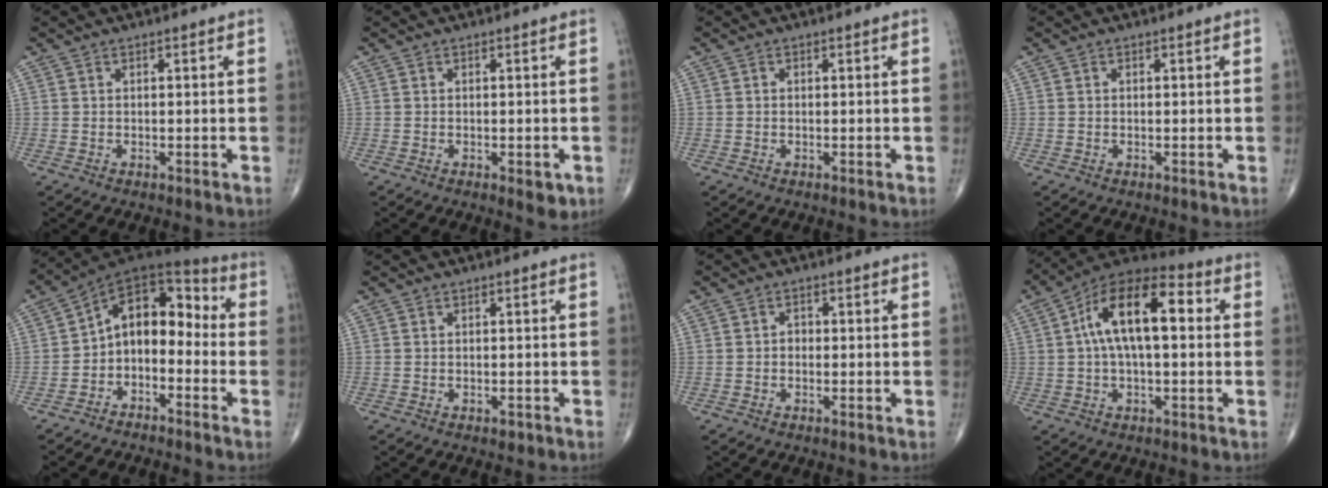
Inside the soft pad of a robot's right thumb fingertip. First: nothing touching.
{"total": 2.5, "force": [-0.8, 1.1, 2.1], "torque": [-0.017, -0.003, -0.006]}
{"total": 0.0}
{"total": 0.0}
{"total": 11.9, "force": [-2.7, 7.8, 8.6], "torque": [-0.101, 0.071, -0.062]}
{"total": 0.7, "force": [-0.4, 0.4, 0.4], "torque": [-0.005, -0.001, -0.004]}
{"total": 1.2, "force": [-0.3, 1.0, 0.7], "torque": [-0.001, 0.004, -0.010]}
{"total": 15.5, "force": [2.4, 7.2, 13.6], "torque": [-0.230, 0.039, 0.031]}